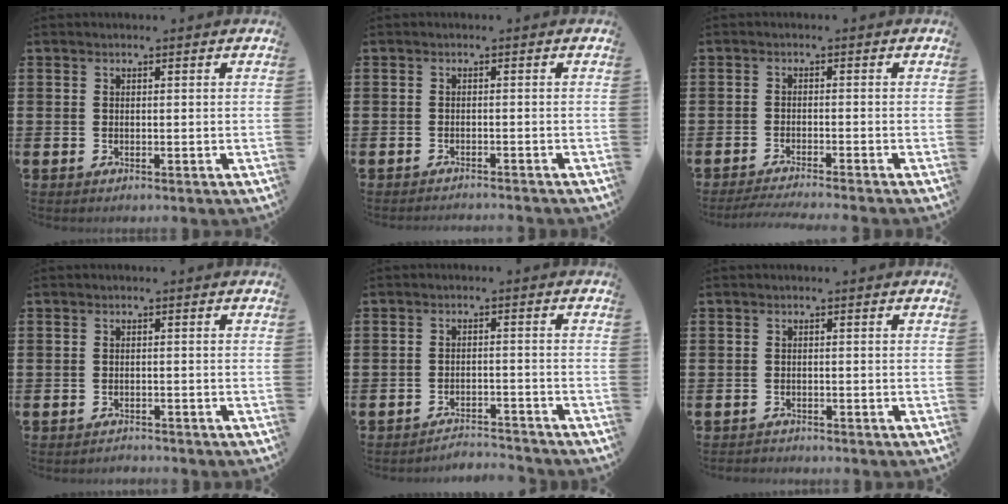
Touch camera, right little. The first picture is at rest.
{"total": 0.9, "force": [-0.9, -0.2, -0.1], "torque": [0.000, 0.000, -0.019]}
{"total": 1.8, "force": [-1.7, -0.2, 0.7], "torque": [-0.009, 0.002, -0.033]}
{"total": 0.9, "force": [-0.9, 0.0, -0.1], "torque": [0.000, 0.002, -0.019]}
{"total": 2.7, "force": [-2.7, 0.0, -0.1], "torque": [-0.004, 0.004, -0.058]}
{"total": 0.7, "force": [-0.7, 0.1, -0.1], "torque": [0.000, 0.001, -0.016]}